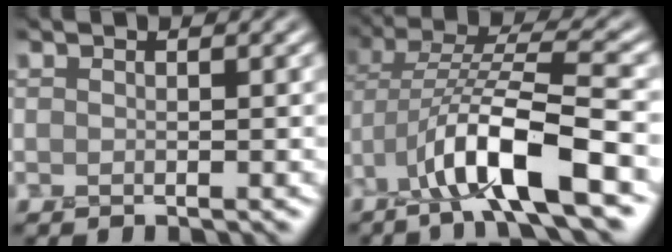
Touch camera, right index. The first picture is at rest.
{"total": 9.1, "force": [-3.4, 2.8, 8.0], "torque": [-0.147, 0.008, -0.063]}